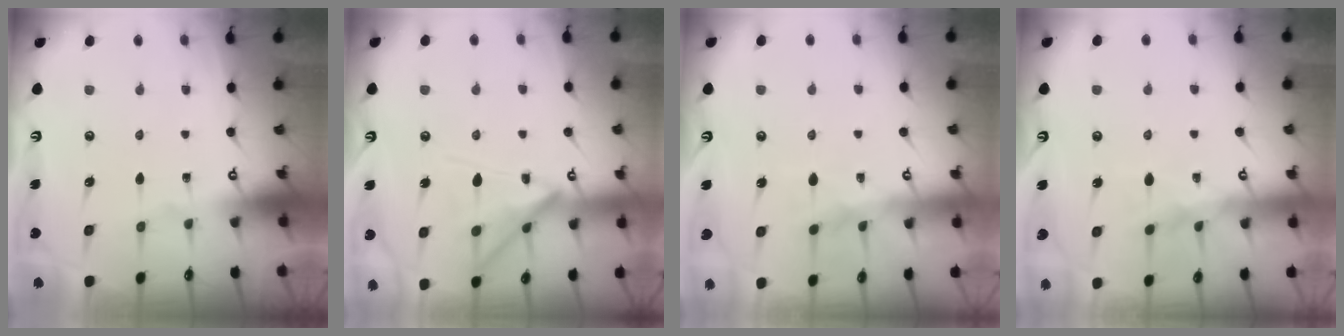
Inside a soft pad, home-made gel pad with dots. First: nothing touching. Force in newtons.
{"total": 13.8, "press": 13.7, "slide": 1.1}
{"total": 8.4, "press": 8.3, "slide": 0.8}
{"total": 9.1, "press": 9.1, "slide": 0.8}